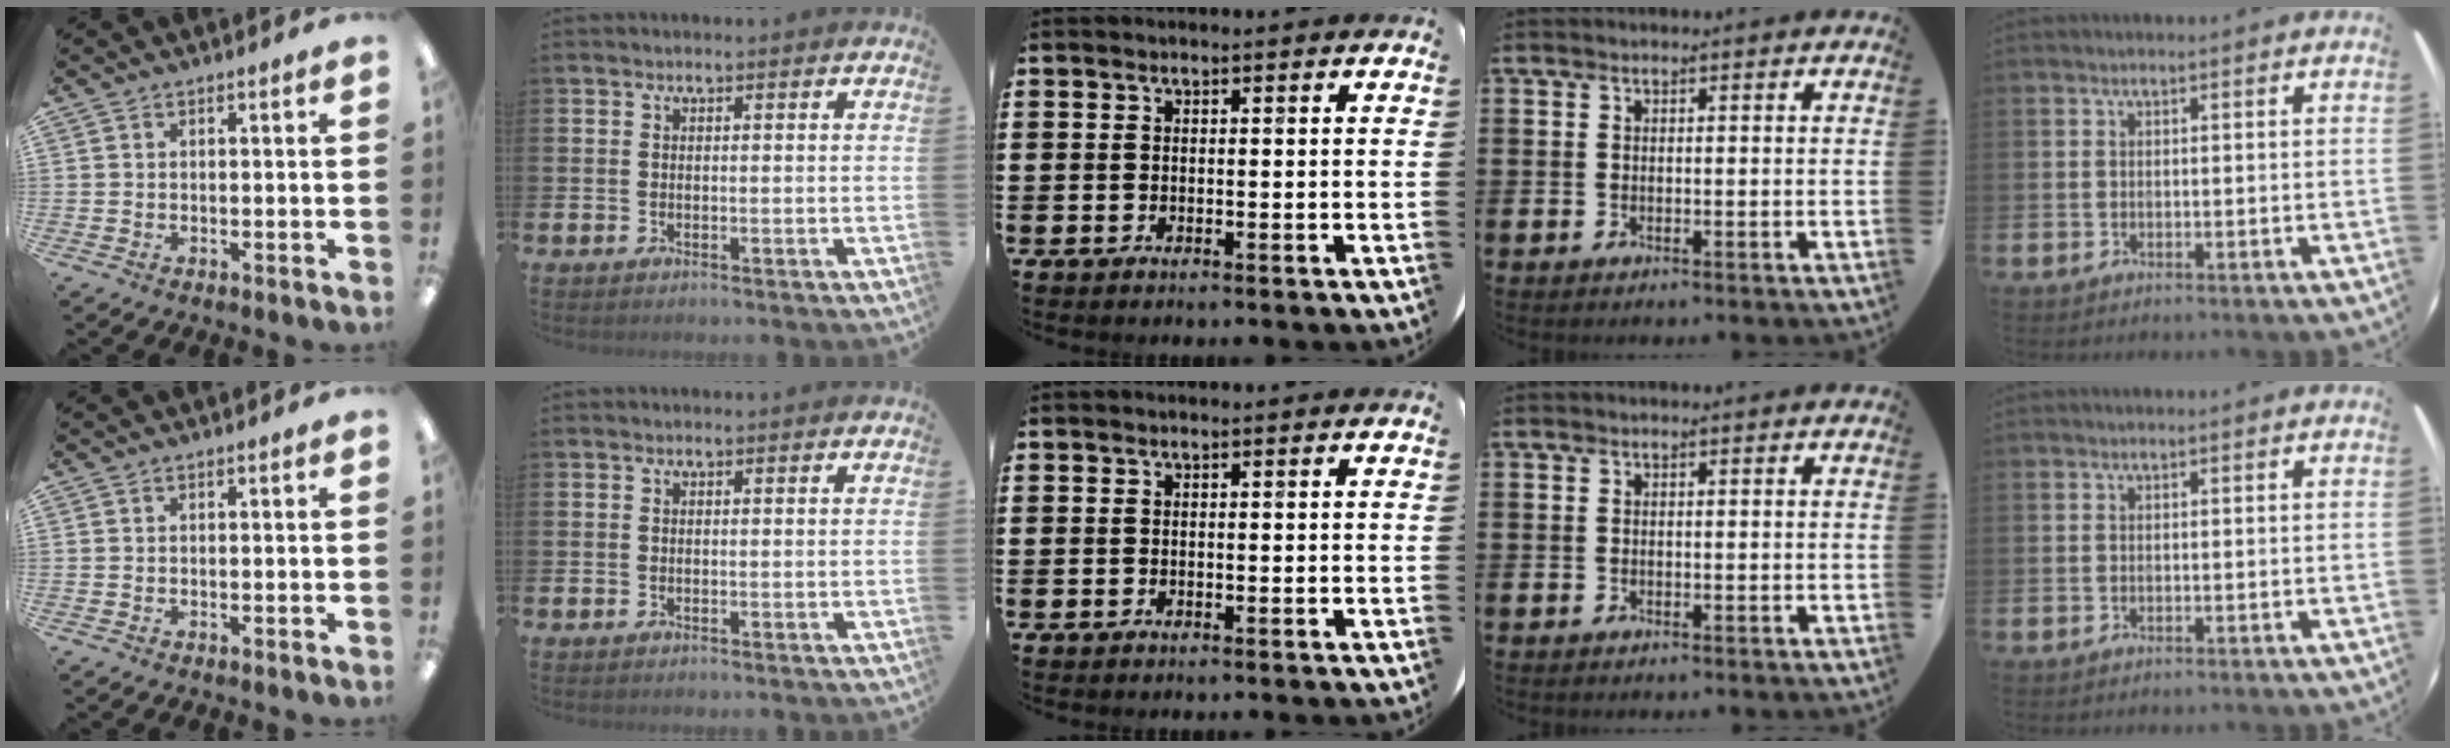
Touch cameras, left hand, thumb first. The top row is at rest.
{}